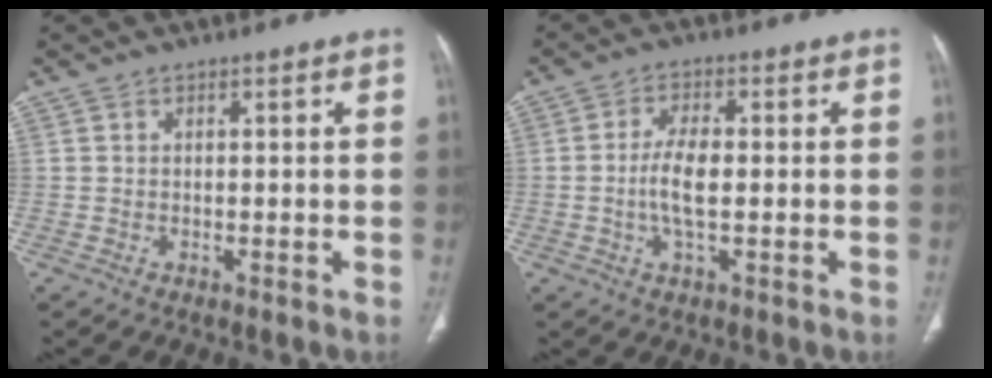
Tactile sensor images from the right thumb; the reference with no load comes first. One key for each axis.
{"total": 6.1, "fx": -0.6, "fy": 2.3, "fz": 5.6, "tx": -0.120, "ty": 0.004, "tz": -0.014}